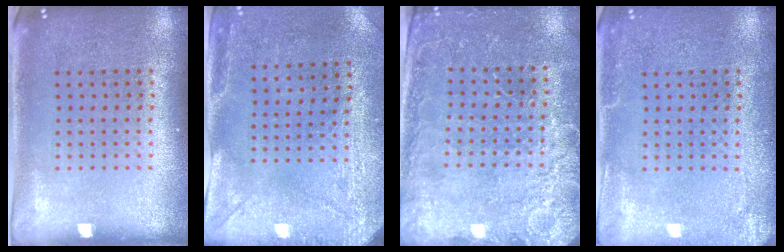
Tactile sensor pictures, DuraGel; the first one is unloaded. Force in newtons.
{"total": 3.0, "press": 2.4, "slide": 1.9}
{"total": 2.8, "press": 2.7, "slide": 0.4}
{"total": 2.6, "press": 2.6, "slide": 0.3}